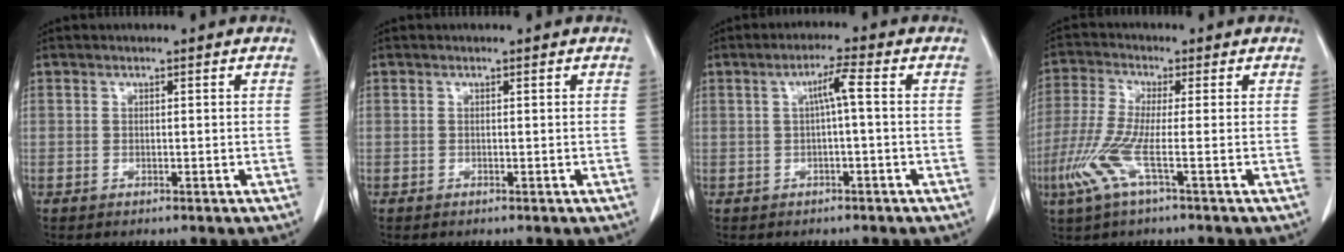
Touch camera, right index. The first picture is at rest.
{"total": 0.0}
{"total": 3.3, "force": [0.3, 0.0, 3.3], "torque": [-0.059, 0.011, 0.006]}
{"total": 7.4, "force": [-2.6, 0.4, 6.9], "torque": [-0.160, -0.013, -0.061]}